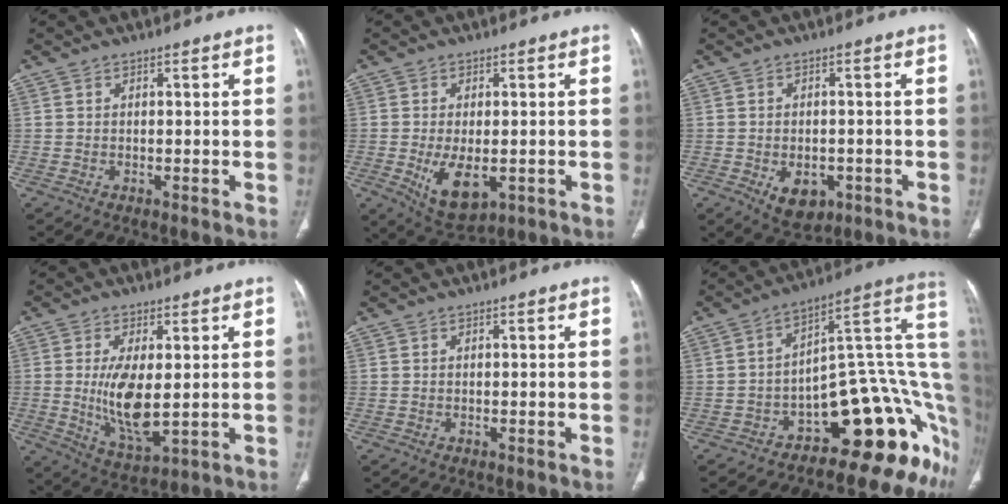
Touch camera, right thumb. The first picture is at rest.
{"total": 8.7, "force": [-2.1, 4.6, 7.1], "torque": [-0.115, -0.015, -0.017]}
{"total": 6.5, "force": [-2.2, 4.3, 4.3], "torque": [-0.054, 0.007, -0.018]}
{"total": 10.5, "force": [0.2, 4.3, 9.6], "torque": [-0.181, -0.024, 0.017]}
{"total": 0.0}
{"total": 23.3, "force": [-9.1, 11.0, 18.5], "torque": [-0.100, 0.122, -0.119]}